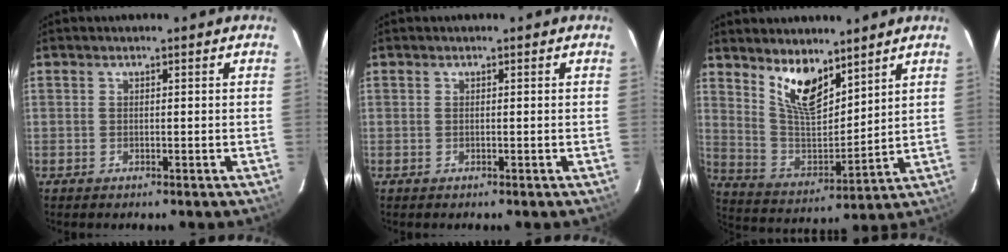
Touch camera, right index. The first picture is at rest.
{"total": 0.0}
{"total": 11.8, "force": [8.1, 4.5, 7.2], "torque": [-0.135, -0.008, 0.165]}